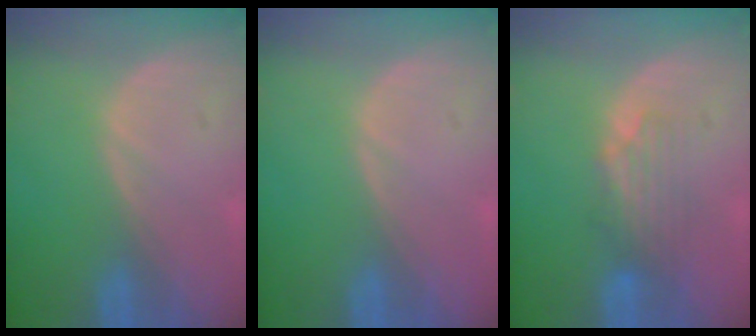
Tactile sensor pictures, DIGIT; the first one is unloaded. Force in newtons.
{"total": 0.0}
{"total": 3.9, "press": 3.7, "slide": 1.0}